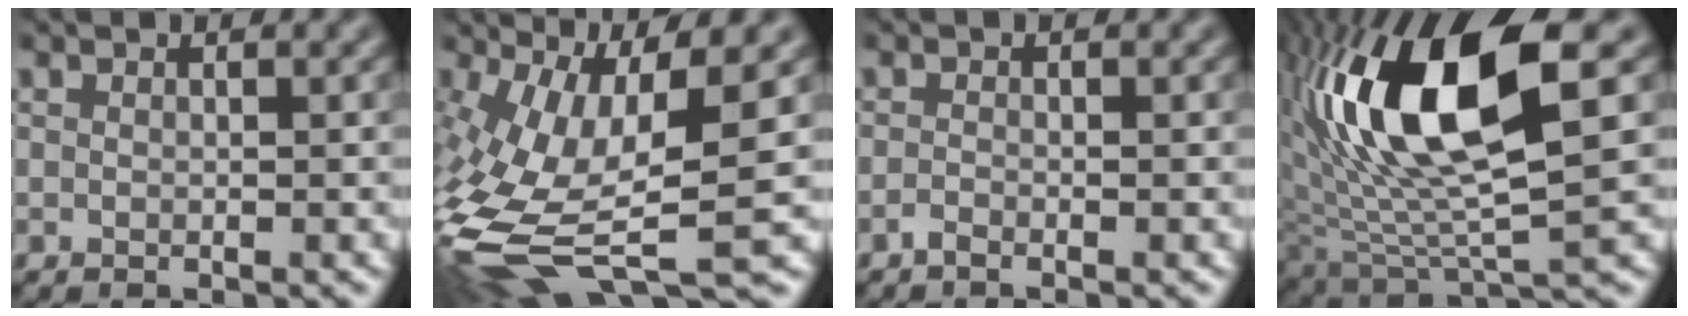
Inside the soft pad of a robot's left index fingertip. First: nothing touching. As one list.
[{"total": 13.6, "force": [-3.5, 4.7, 12.3], "torque": [-0.264, -0.021, -0.056]}, {"total": 0.6, "force": [-0.5, 0.0, 0.4], "torque": [-0.009, 0.001, -0.013]}, {"total": 12.5, "force": [3.3, 4.1, 11.4], "torque": [-0.227, 0.003, 0.064]}]